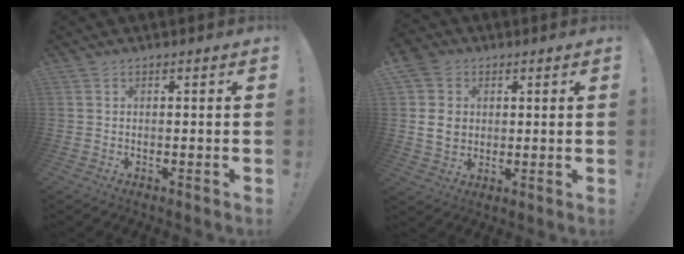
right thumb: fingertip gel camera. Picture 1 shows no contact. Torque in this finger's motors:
{"motor_torque": [1.85, 3.15, 1.45, 1.08, 0.71]}